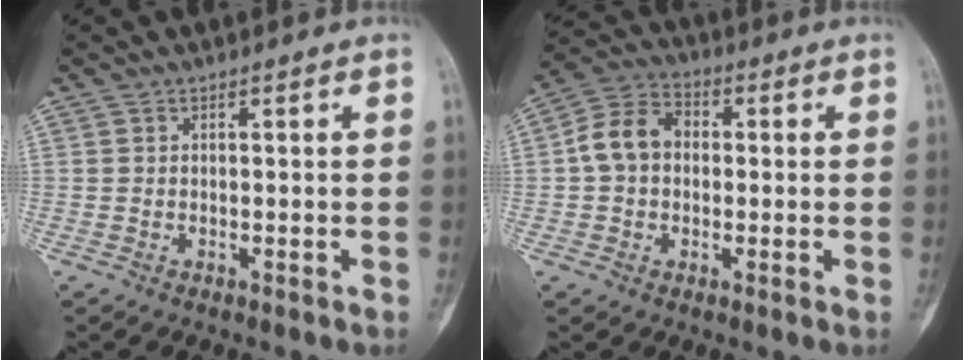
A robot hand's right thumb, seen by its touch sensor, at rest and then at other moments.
{"total": 8.7, "force": [0.3, 6.7, 5.5], "torque": [-0.091, 0.028, -0.007]}